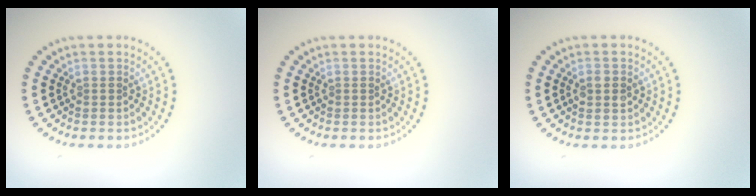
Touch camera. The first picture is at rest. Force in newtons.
{"total": 0.0}
{"total": 1.4, "press": 1.4, "slide": 0.2}